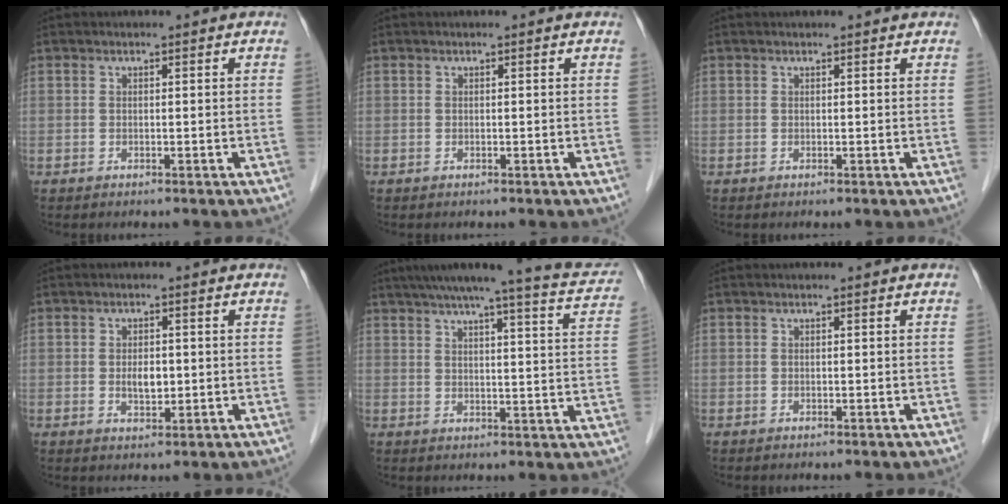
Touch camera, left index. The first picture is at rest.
{"total": 0.0}
{"total": 1.4, "force": [1.3, 0.2, 0.3], "torque": [-0.012, 0.012, 0.012]}
{"total": 2.8, "force": [-0.1, 1.5, 2.3], "torque": [-0.042, -0.001, 0.001]}
{"total": 16.8, "force": [14.3, 1.1, 8.7], "torque": [-0.120, -0.003, 0.166]}
{"total": 0.0}